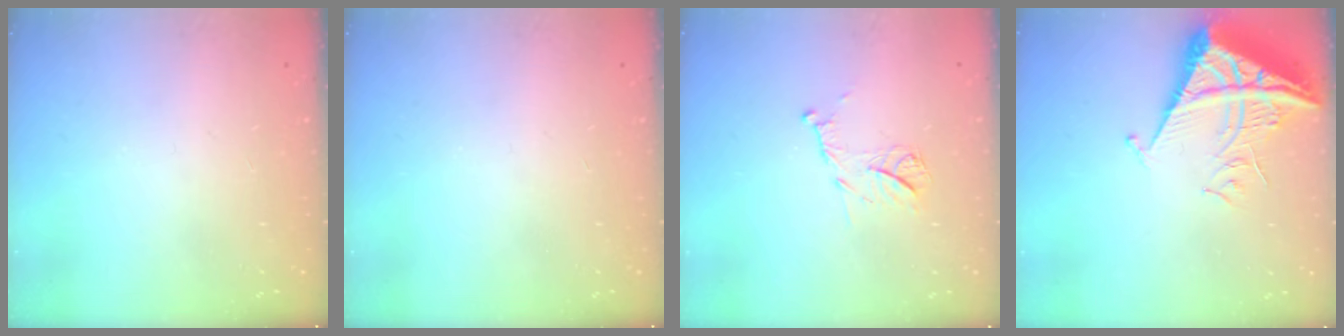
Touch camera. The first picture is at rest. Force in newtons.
{"total": 0.0}
{"total": 10.1, "press": 10.1, "slide": 0.5}
{"total": 8.5, "press": 8.5, "slide": 0.8}